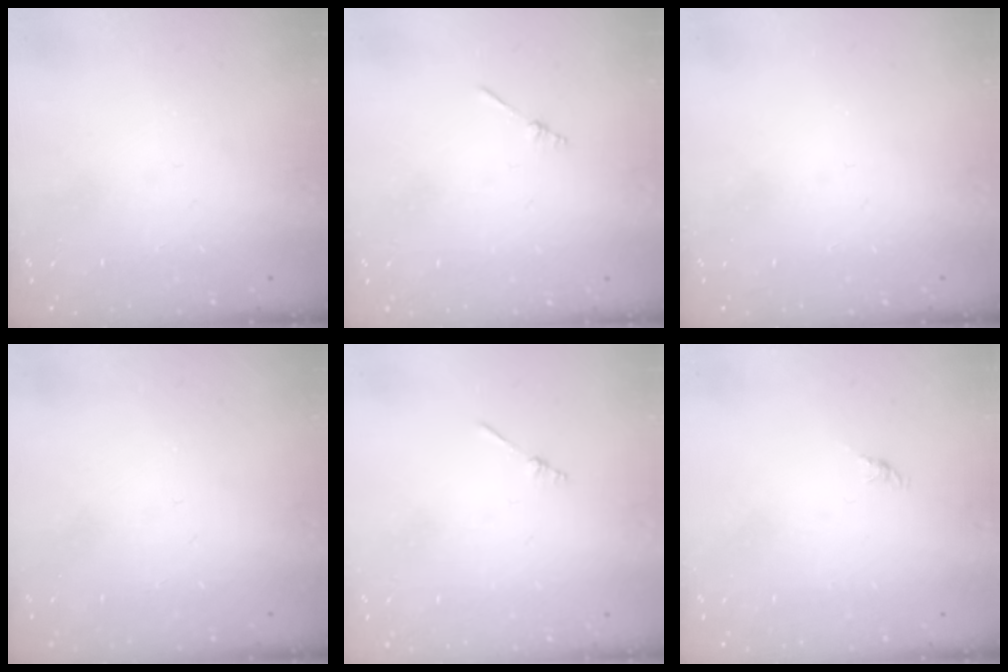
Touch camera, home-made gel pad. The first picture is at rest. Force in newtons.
{"total": 1.3, "press": 1.3, "slide": 0.3}
{"total": 0.0}
{"total": 0.0}
{"total": 1.3, "press": 1.3, "slide": 0.3}
{"total": 0.0}